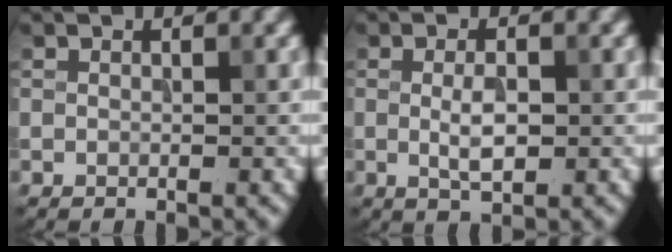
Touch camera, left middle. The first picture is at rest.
{"total": 2.5, "force": [-0.1, 1.0, 2.3], "torque": [-0.049, -0.004, -0.001]}